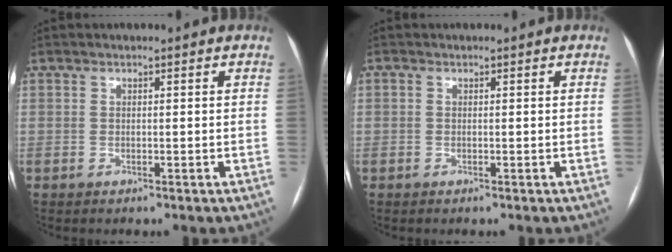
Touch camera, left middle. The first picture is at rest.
{"total": 0.0}